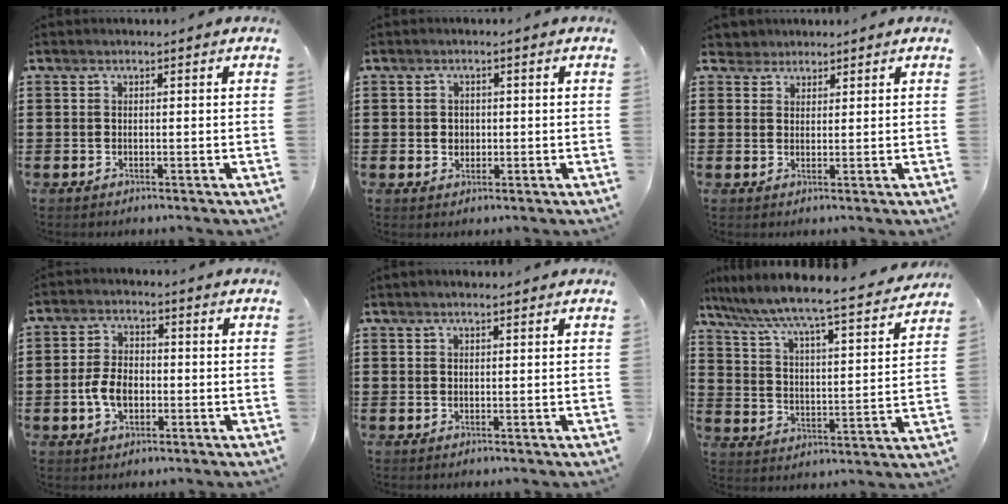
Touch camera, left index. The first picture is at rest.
{"total": 1.6, "force": [0.2, 1.4, 0.7], "torque": [-0.018, 0.009, 0.002]}
{"total": 2.3, "force": [1.9, 1.3, -0.1], "torque": [-0.007, 0.010, 0.038]}
{"total": 5.5, "force": [-1.2, 3.3, 4.2], "torque": [-0.096, 0.003, -0.027]}
{"total": 0.8, "force": [0.6, 0.1, 0.6], "torque": [-0.011, 0.001, 0.011]}
{"total": 5.5, "force": [5.1, -0.6, 2.0], "torque": [-0.066, -0.049, 0.075]}